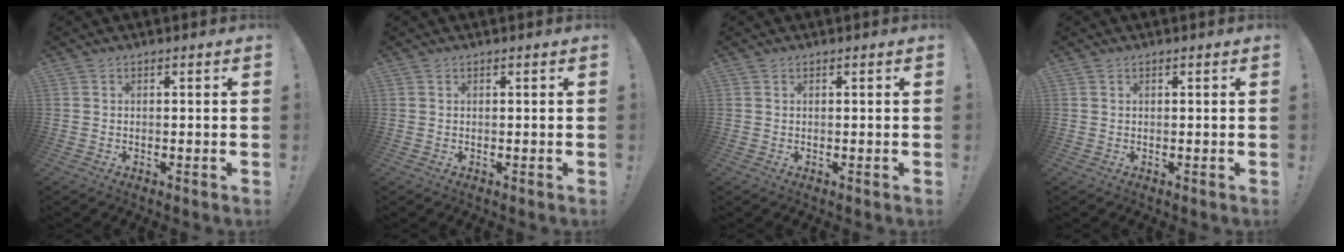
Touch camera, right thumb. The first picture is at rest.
{"total": 0.0}
{"total": 0.0}
{"total": 0.0}